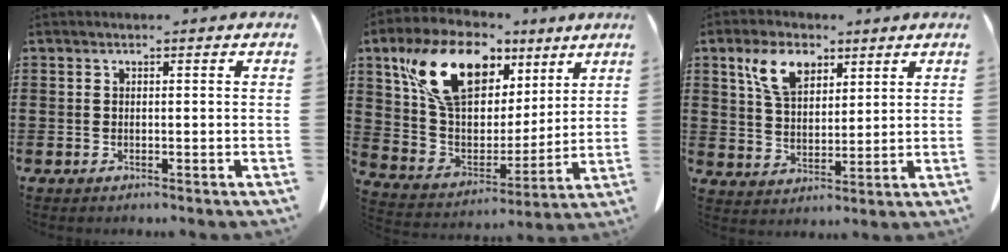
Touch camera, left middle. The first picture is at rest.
{"total": 16.4, "force": [9.0, 9.5, 9.9], "torque": [-0.234, 0.001, 0.167]}
{"total": 7.8, "force": [4.5, 4.5, 4.5], "torque": [-0.097, 0.011, 0.084]}